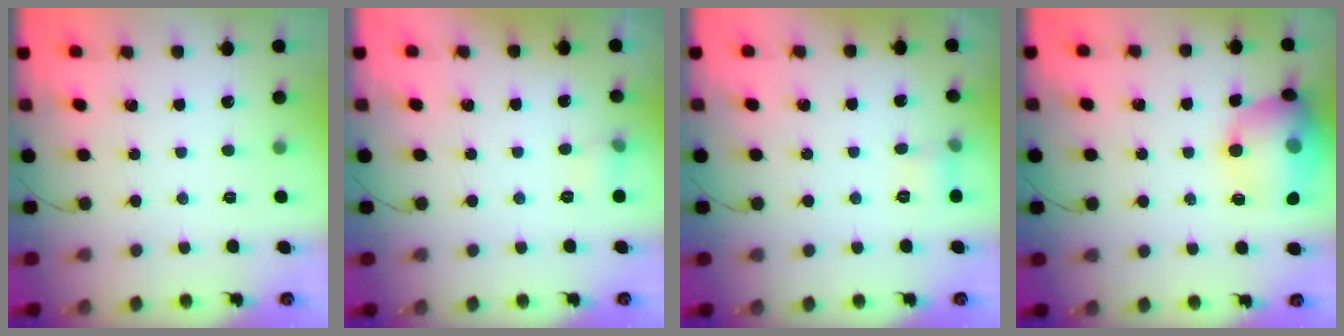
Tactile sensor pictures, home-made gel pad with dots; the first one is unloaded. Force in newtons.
{"total": 7.6, "press": 5.0, "slide": 5.7}
{"total": 6.1, "press": 5.8, "slide": 2.1}
{"total": 15.7, "press": 15.5, "slide": 2.6}